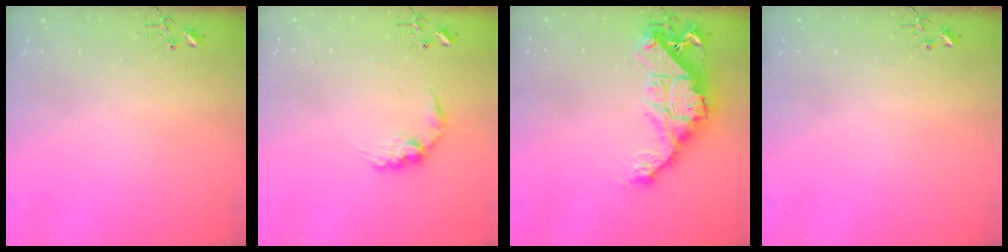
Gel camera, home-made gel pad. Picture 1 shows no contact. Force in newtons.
{"total": 10.6, "press": 10.6, "slide": 0.5}
{"total": 17.0, "press": 17.0, "slide": 1.2}
{"total": 0.0}